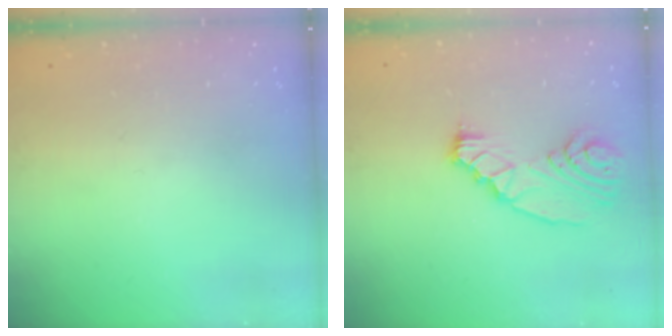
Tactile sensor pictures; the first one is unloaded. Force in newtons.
{"total": 10.5, "press": 9.9, "slide": 3.7}